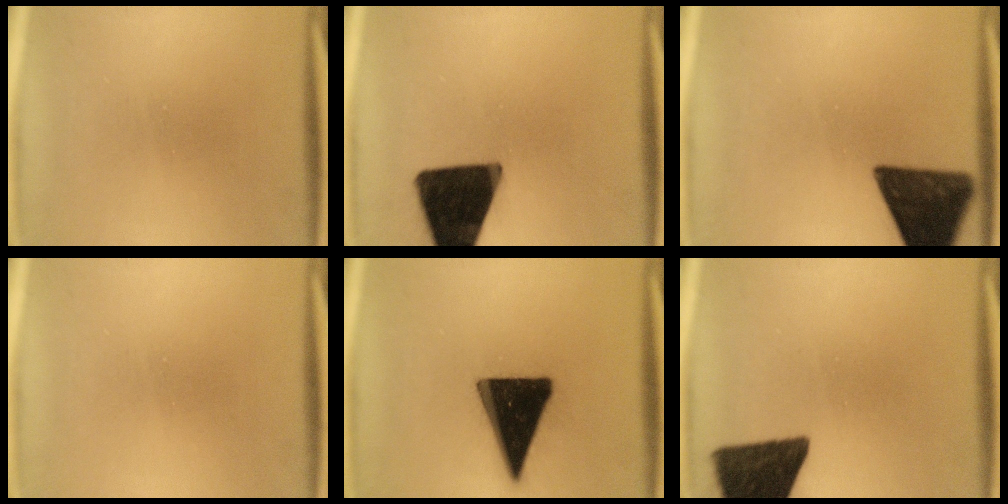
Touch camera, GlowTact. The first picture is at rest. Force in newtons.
{"total": 18.9}
{"total": 13.8}
{"total": 0.0}
{"total": 19.1}
{"total": 14.7}